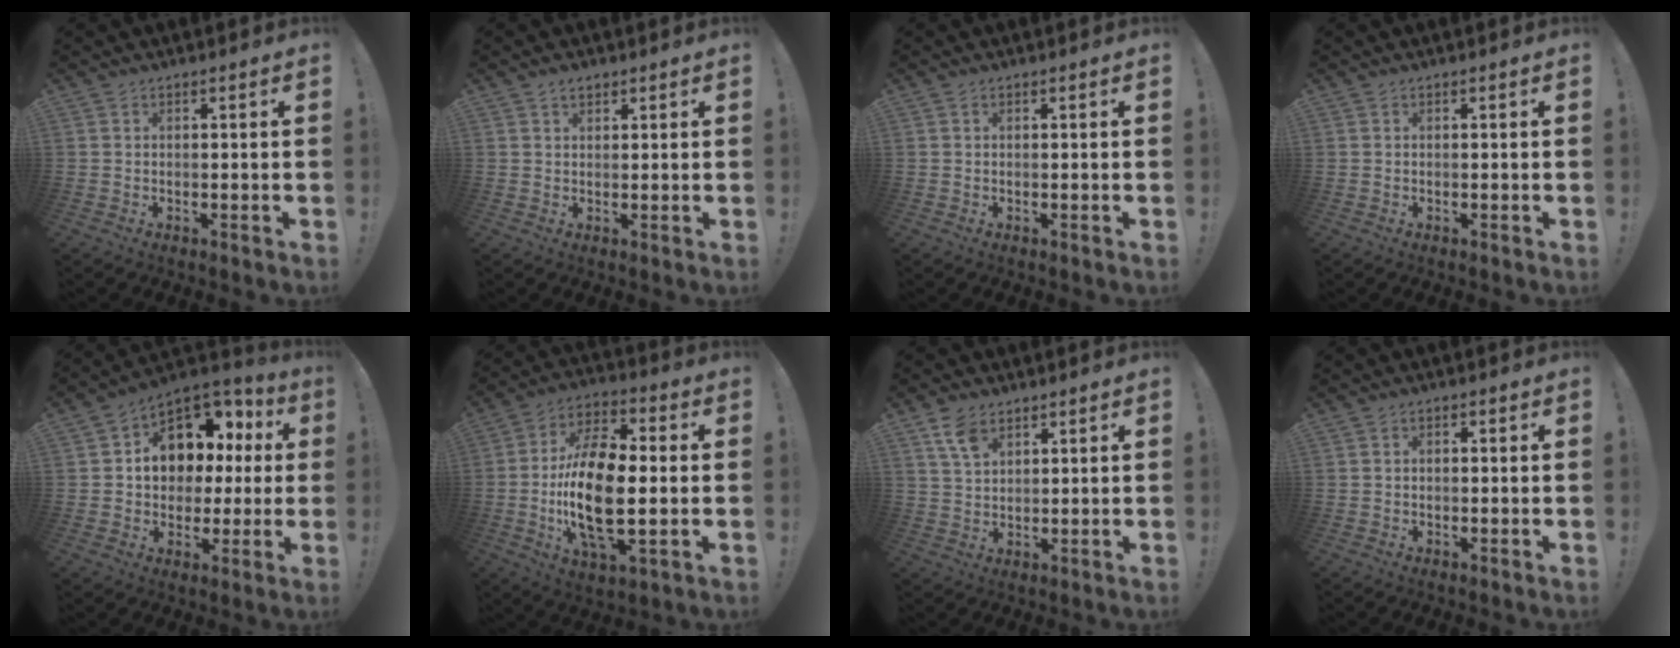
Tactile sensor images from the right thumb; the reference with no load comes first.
{"total": 2.0, "force": [1.4, 1.1, 1.0], "torque": [-0.014, -0.004, 0.024]}
{"total": 0.0}
{"total": 0.0}
{"total": 12.7, "force": [4.3, 10.0, 6.5], "torque": [-0.096, -0.031, 0.089]}
{"total": 21.1, "force": [-2.1, 10.3, 18.2], "torque": [-0.361, 0.003, -0.038]}
{"total": 6.1, "force": [3.6, 3.3, 3.6], "torque": [-0.070, -0.011, 0.070]}
{"total": 1.0, "force": [-0.3, 0.7, 0.6], "torque": [-0.016, 0.006, -0.005]}